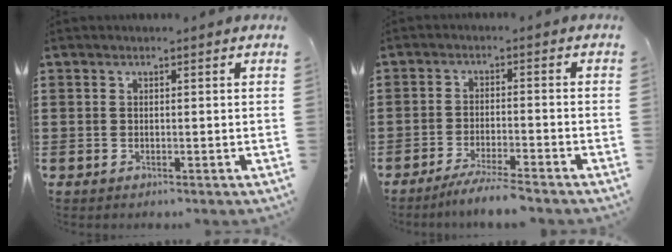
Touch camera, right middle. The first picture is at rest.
{"total": 4.4, "force": [-4.0, -0.3, 1.7], "torque": [-0.035, -0.009, -0.078]}